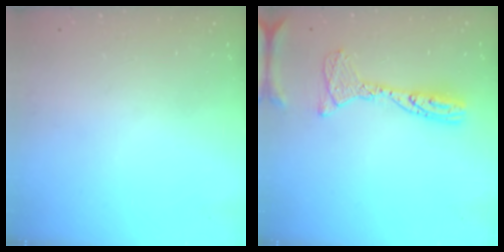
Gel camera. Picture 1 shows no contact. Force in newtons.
{"total": 13.7, "press": 13.7, "slide": 1.3}